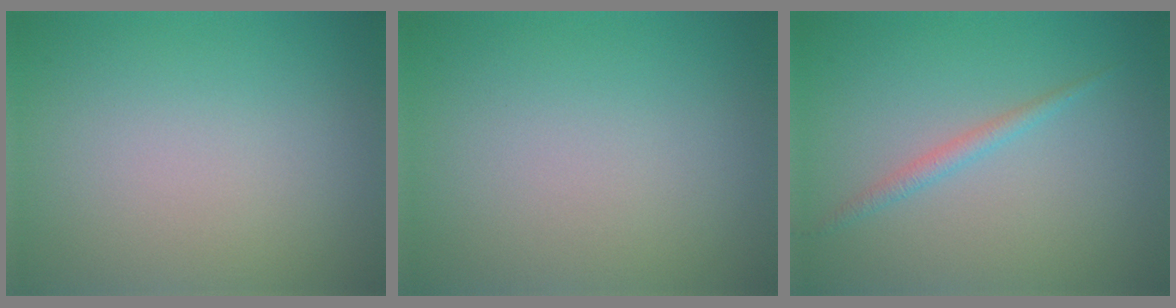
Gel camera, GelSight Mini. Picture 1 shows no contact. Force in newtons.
{"total": 0.0}
{"total": 1.3, "press": 1.3, "slide": 0.1}